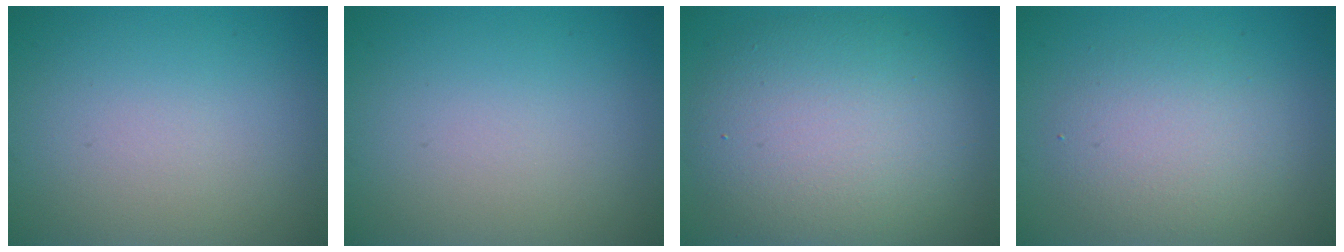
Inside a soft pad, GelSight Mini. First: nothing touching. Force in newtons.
{"total": 0.0}
{"total": 9.5, "press": 9.5, "slide": 0.5}
{"total": 4.2, "press": 4.2, "slide": 0.1}